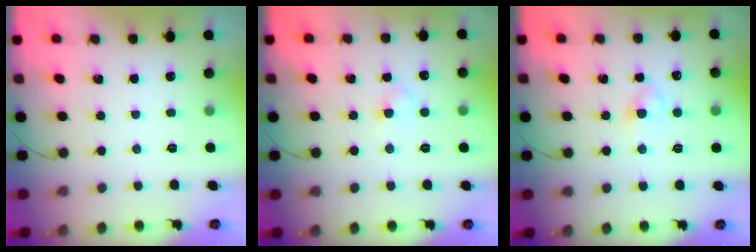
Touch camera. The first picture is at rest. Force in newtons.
{"total": 2.5, "press": 2.3, "slide": 1.0}
{"total": 2.8, "press": 2.7, "slide": 0.9}